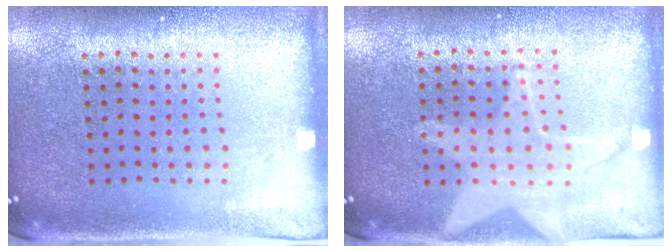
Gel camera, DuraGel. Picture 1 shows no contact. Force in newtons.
{"total": 1.3, "press": 1.3, "slide": 0.3}